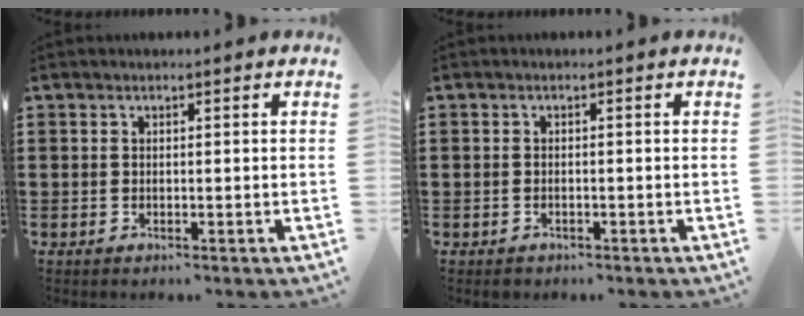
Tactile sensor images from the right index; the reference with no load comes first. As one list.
[{"total": 0.7, "force": [-0.6, 0.3, 0.3], "torque": [-0.009, -0.003, -0.012]}]